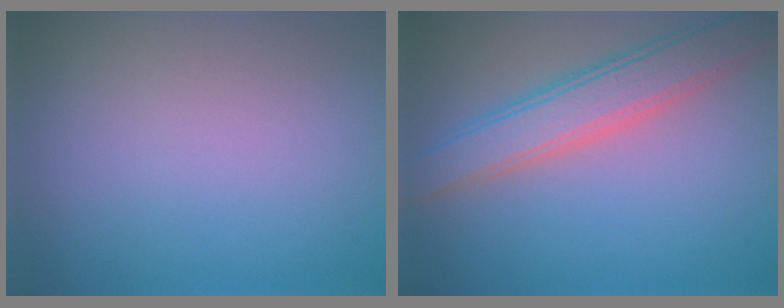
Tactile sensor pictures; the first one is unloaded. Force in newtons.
{"total": 4.9, "press": 4.9, "slide": 0.3}